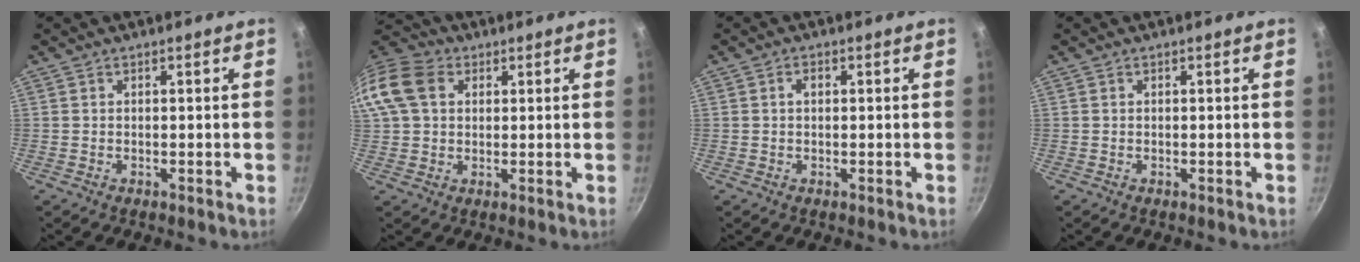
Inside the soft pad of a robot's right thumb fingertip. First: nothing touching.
{"total": 14.1, "force": [3.9, 11.0, 8.0], "torque": [-0.168, 0.024, 0.058]}
{"total": 1.7, "force": [0.3, 1.1, 1.2], "torque": [-0.016, 0.006, 0.004]}
{"total": 0.0}